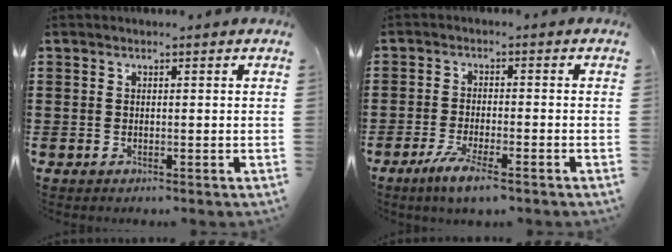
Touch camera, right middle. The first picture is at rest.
{"total": 4.5, "force": [-3.1, 0.4, 3.2], "torque": [-0.071, -0.010, -0.058]}